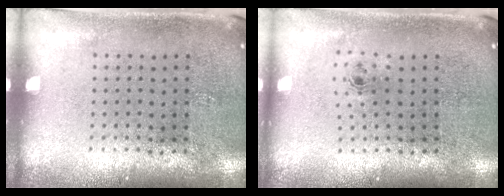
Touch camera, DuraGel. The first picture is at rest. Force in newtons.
{"total": 0.7, "press": 0.3, "slide": 0.6}